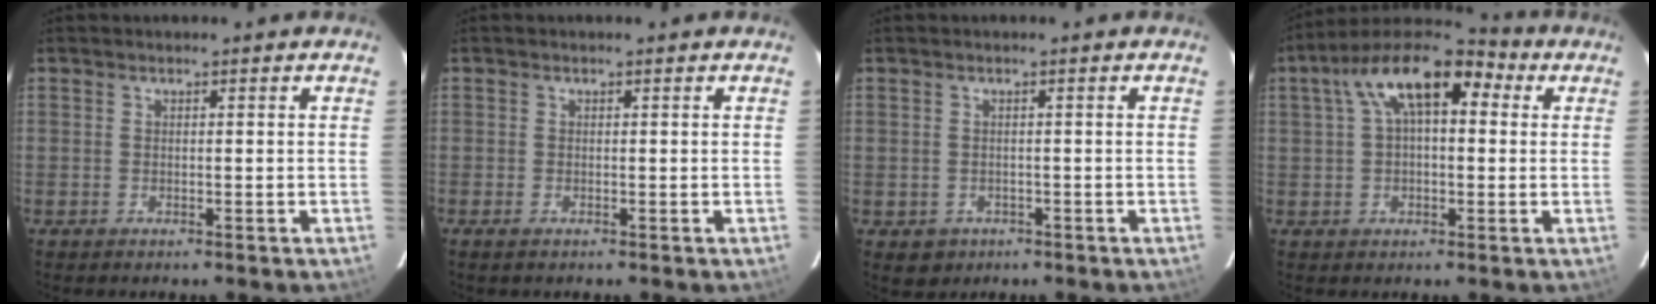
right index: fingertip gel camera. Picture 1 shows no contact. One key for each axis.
{"total": 0.6, "fx": -0.3, "fy": 0.3, "fz": 0.4, "tx": -0.010, "ty": -0.002, "tz": -0.007}
{"total": 2.9, "fx": -0.9, "fy": 2.7, "fz": 0.7, "tx": -0.014, "ty": -0.003, "tz": -0.006}
{"total": 14.2, "fx": 4.7, "fy": 6.8, "fz": 11.6, "tx": -0.206, "ty": 0.043, "tz": 0.067}